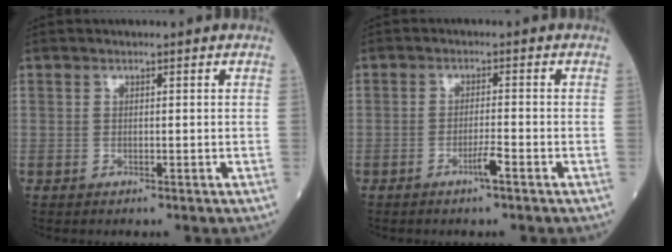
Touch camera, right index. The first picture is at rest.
{"total": 2.5, "force": [-1.5, -0.2, 2.0], "torque": [-0.037, -0.002, -0.028]}